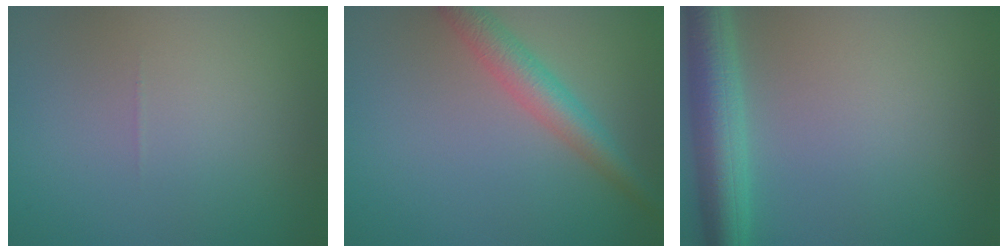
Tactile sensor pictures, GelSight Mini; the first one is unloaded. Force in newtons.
{"total": 3.6, "press": 3.6, "slide": 0.1}
{"total": 5.3, "press": 5.3, "slide": 0.1}